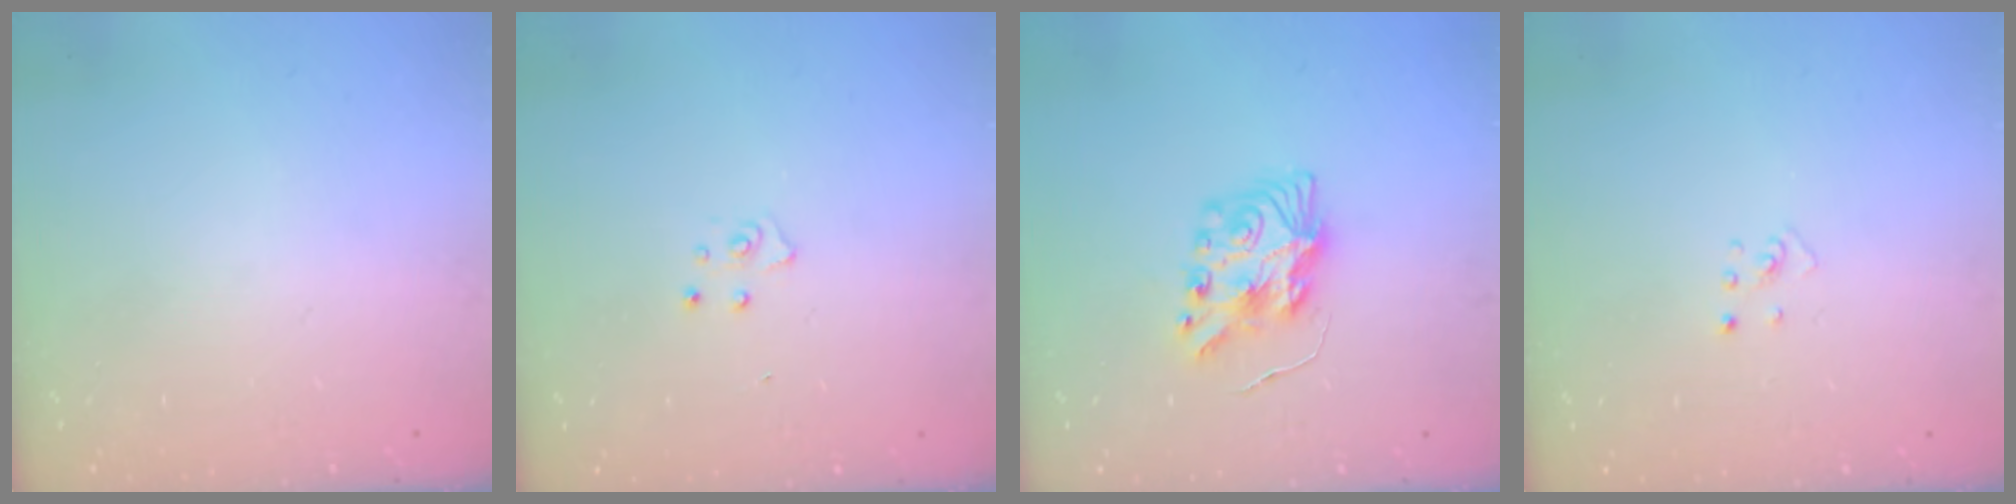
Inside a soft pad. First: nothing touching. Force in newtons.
{"total": 3.9, "press": 3.9, "slide": 0.3}
{"total": 8.7, "press": 8.7, "slide": 0.3}
{"total": 2.0, "press": 2.0, "slide": 0.3}